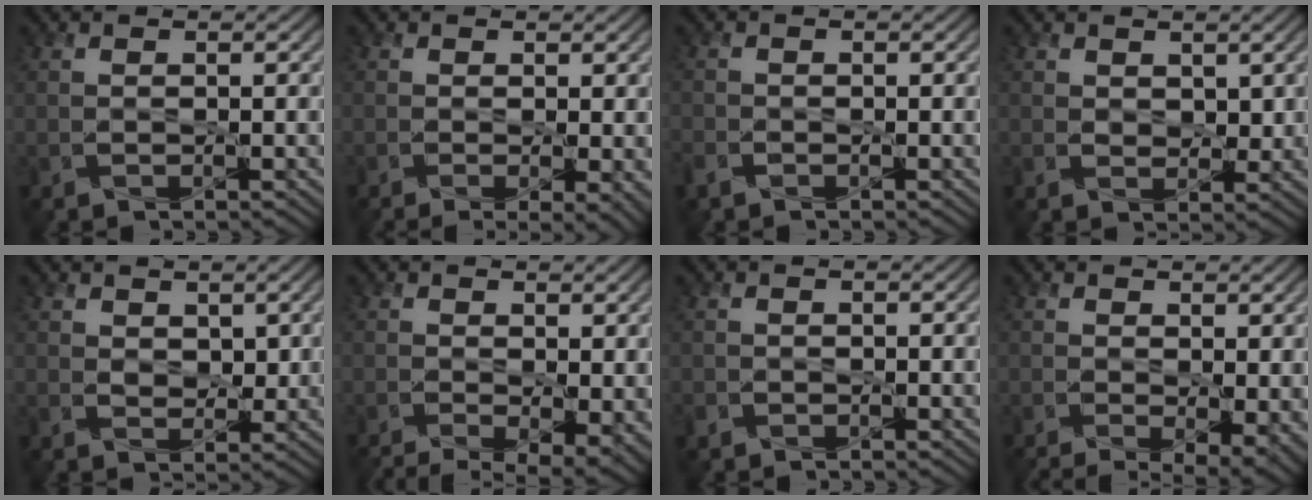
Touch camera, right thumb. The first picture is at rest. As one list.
[{"total": 4.0, "force": [-1.0, 1.1, 3.7], "torque": [-0.059, -0.013, -0.012]}, {"total": 1.7, "force": [-1.3, 0.9, 0.7], "torque": [-0.023, -0.005, -0.033]}, {"total": 2.1, "force": [1.2, 1.5, 1.0], "torque": [-0.024, -0.007, 0.021]}, {"total": 2.2, "force": [1.2, 1.5, 1.1], "torque": [-0.027, -0.007, 0.021]}, {"total": 6.2, "force": [-2.7, 2.2, 5.1], "torque": [-0.095, -0.025, -0.039]}, {"total": 0.9, "force": [-0.6, 0.6, 0.1], "torque": [-0.003, -0.003, -0.015]}, {"total": 6.1, "force": [-1.6, 2.3, 5.4], "torque": [-0.095, -0.020, -0.018]}]